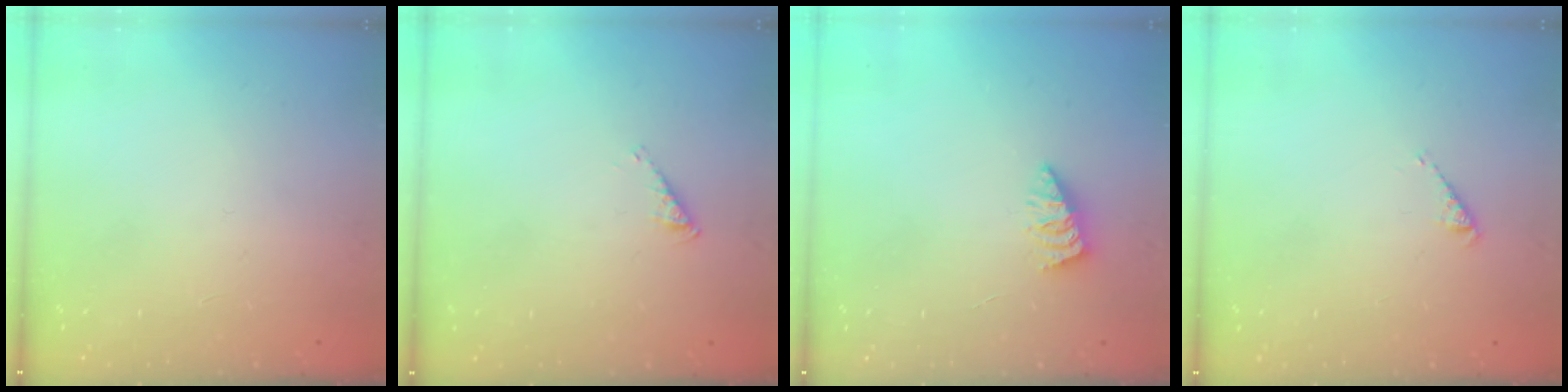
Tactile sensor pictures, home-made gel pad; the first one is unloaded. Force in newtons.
{"total": 3.3, "press": 3.3, "slide": 0.4}
{"total": 2.6, "press": 2.6, "slide": 0.2}
{"total": 2.4, "press": 2.4, "slide": 0.5}